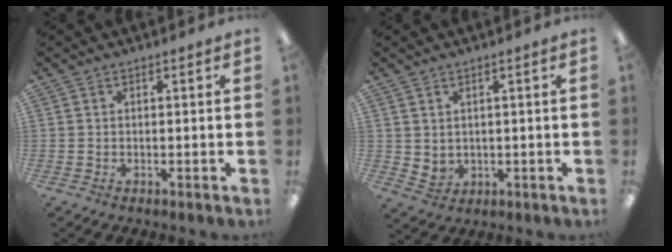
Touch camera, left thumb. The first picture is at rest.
{"total": 2.7, "force": [1.9, 1.8, 0.9], "torque": [-0.022, -0.009, 0.035]}